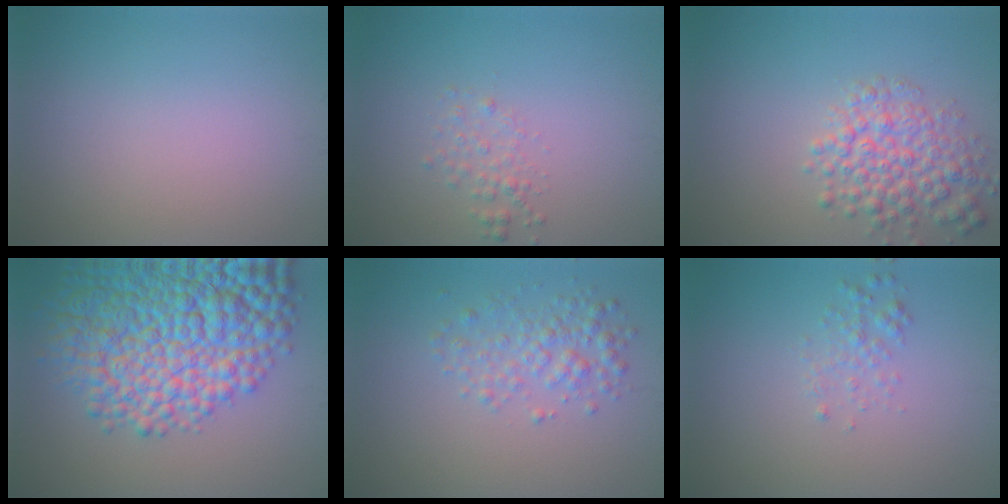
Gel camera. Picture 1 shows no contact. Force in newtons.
{"total": 1.4, "press": 1.4, "slide": 0.1}
{"total": 4.6, "press": 4.6, "slide": 0.2}
{"total": 13.0, "press": 13.0, "slide": 0.4}
{"total": 3.0, "press": 3.0, "slide": 0.1}
{"total": 1.4, "press": 1.4, "slide": 0.0}